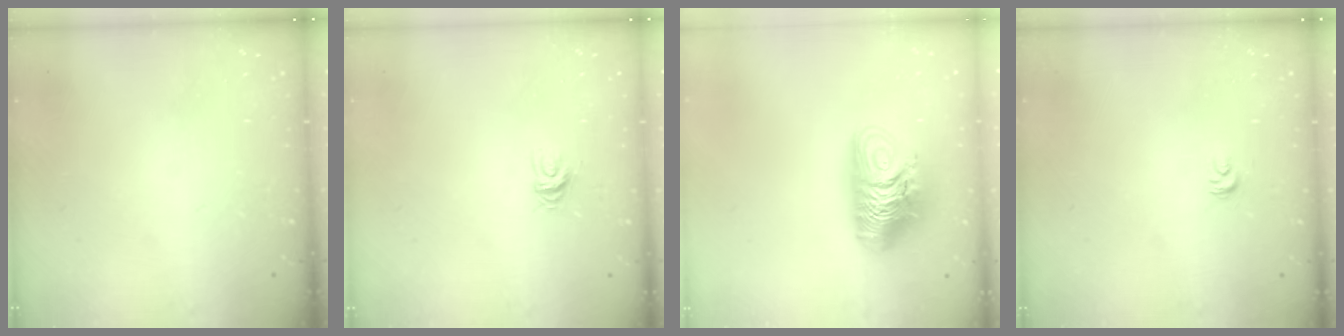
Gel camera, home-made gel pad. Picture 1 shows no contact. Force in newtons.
{"total": 4.7, "press": 4.7, "slide": 0.4}
{"total": 13.9, "press": 13.9, "slide": 1.2}
{"total": 2.7, "press": 2.7, "slide": 0.2}